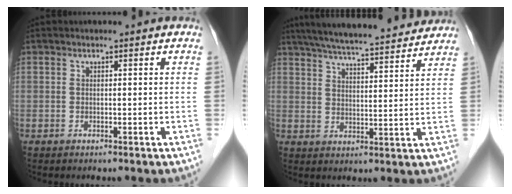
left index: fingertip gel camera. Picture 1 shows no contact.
{"total": 19.7, "force": [17.7, 2.1, 8.5], "torque": [-0.141, 0.031, 0.252]}